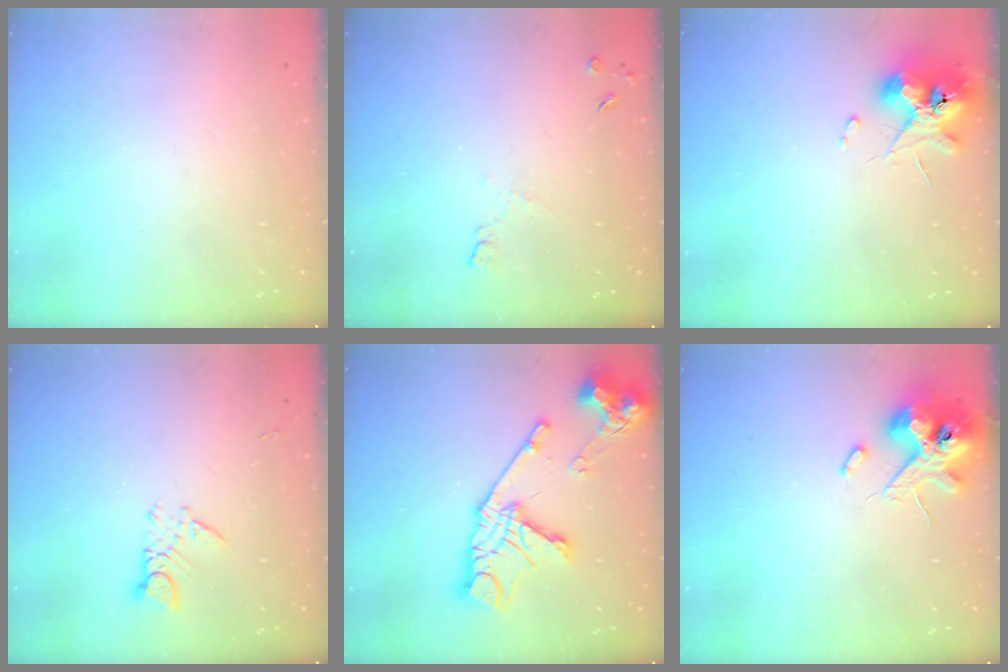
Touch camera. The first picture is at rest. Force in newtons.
{"total": 4.1, "press": 4.0, "slide": 0.8}
{"total": 11.3, "press": 11.2, "slide": 0.9}
{"total": 2.8, "press": 2.8, "slide": 0.3}
{"total": 18.8, "press": 18.7, "slide": 2.1}
{"total": 13.7, "press": 13.5, "slide": 2.3}